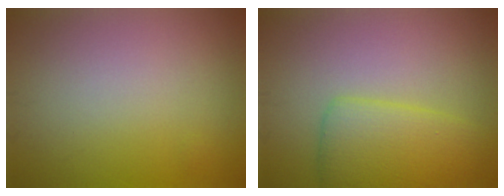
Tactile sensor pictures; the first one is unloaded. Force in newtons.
{"total": 4.5, "press": 4.5, "slide": 0.1}